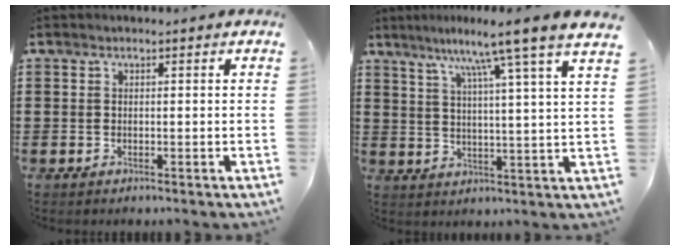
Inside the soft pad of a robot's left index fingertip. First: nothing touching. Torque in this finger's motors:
{"motor_torque": [2.14, 0.00, 0.39, 0.21]}